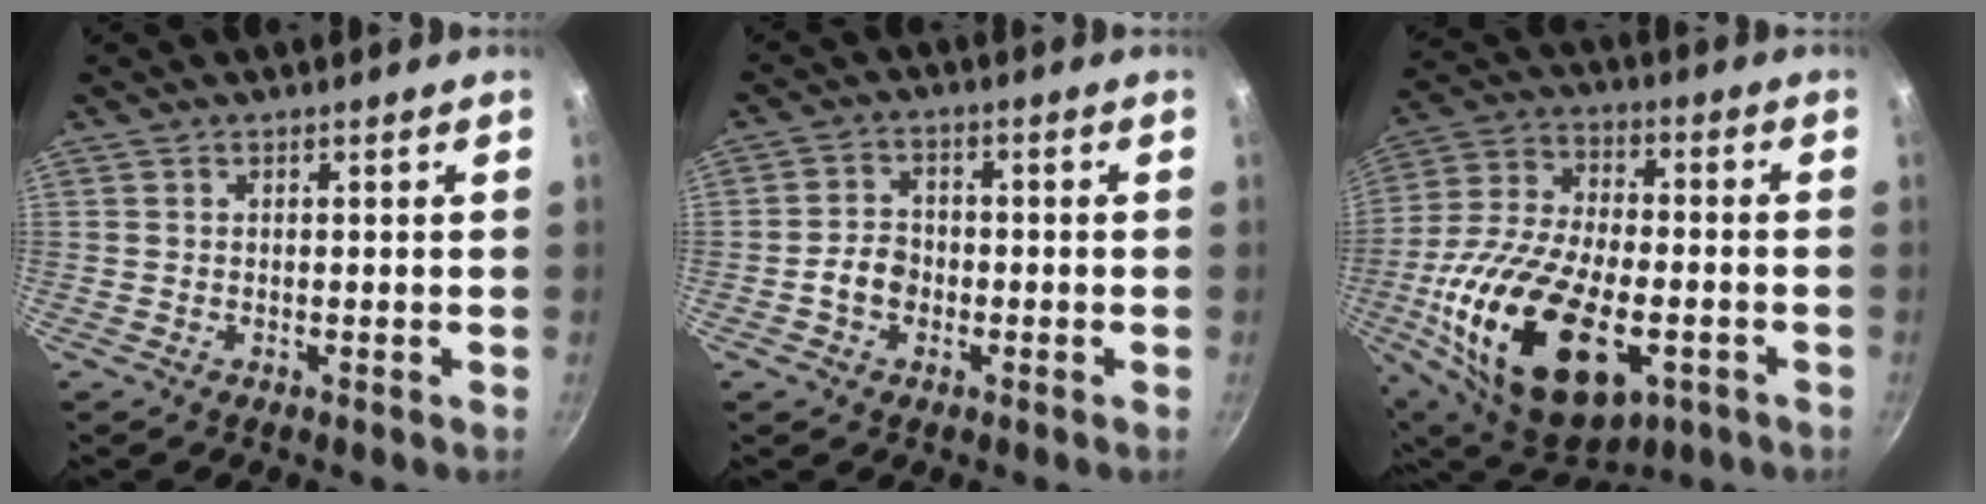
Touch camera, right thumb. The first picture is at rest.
{"total": 4.7, "force": [-1.6, 3.7, 2.5], "torque": [-0.027, 0.022, -0.033]}
{"total": 27.7, "force": [-8.2, 14.8, 21.9], "torque": [-0.401, 0.011, -0.133]}